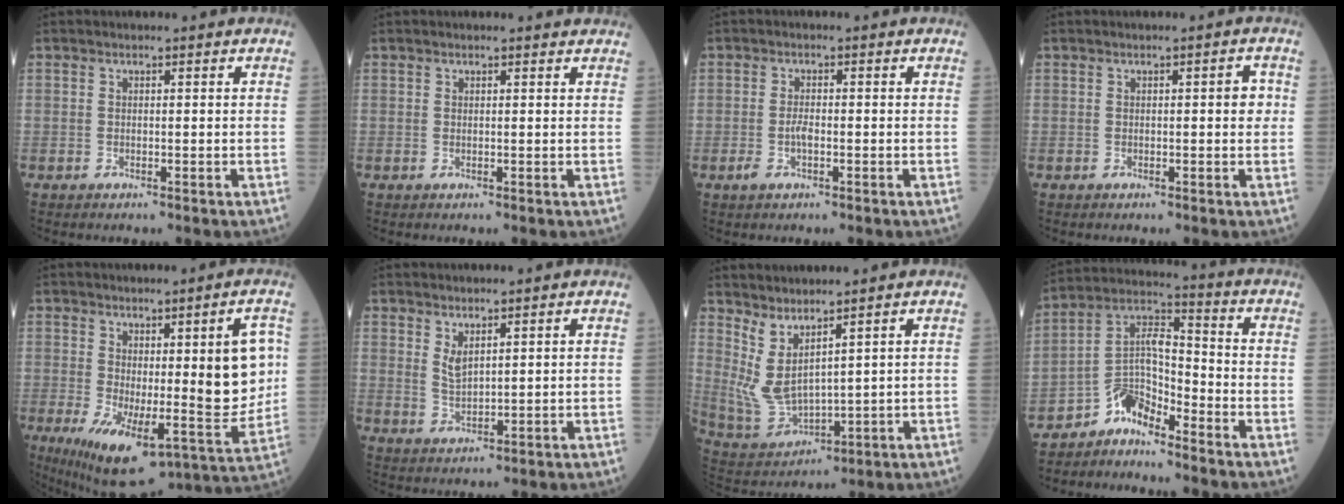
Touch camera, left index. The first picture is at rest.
{"total": 1.0, "force": [1.0, 0.1, -0.1], "torque": [-0.007, -0.007, 0.000]}
{"total": 2.3, "force": [-0.8, 0.9, 2.0], "torque": [-0.046, 0.000, -0.014]}
{"total": 1.9, "force": [0.1, 0.6, 1.8], "torque": [-0.017, 0.004, 0.000]}
{"total": 17.0, "force": [0.4, 4.4, 16.5], "torque": [-0.239, 0.001, 0.023]}
{"total": 2.6, "force": [1.6, 0.9, 1.8], "torque": [-0.044, -0.004, 0.041]}
{"total": 6.6, "force": [3.5, 1.8, 5.3], "torque": [-0.128, -0.019, 0.096]}
{"total": 6.4, "force": [-5.4, 1.9, 2.9], "torque": [-0.057, 0.021, -0.107]}